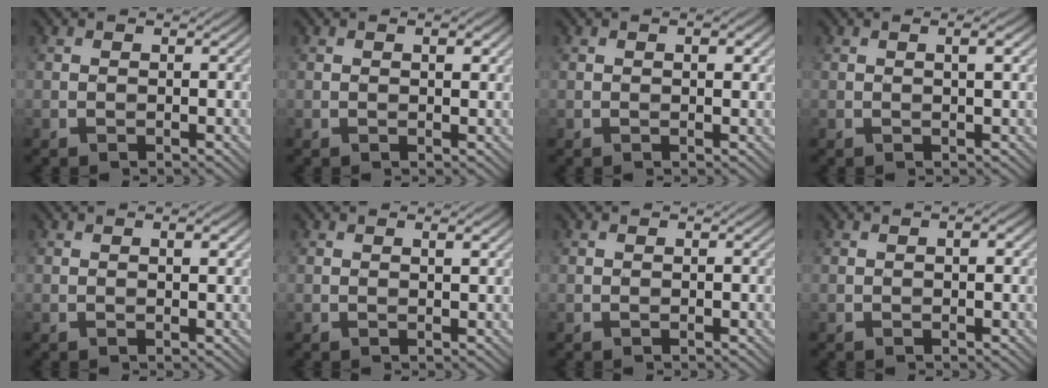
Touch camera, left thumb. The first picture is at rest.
{"total": 1.5, "force": [0.5, 0.6, 1.3], "torque": [-0.017, -0.002, 0.009]}
{"total": 1.5, "force": [0.5, 0.7, 1.3], "torque": [-0.016, -0.002, 0.007]}
{"total": 1.8, "force": [0.5, 0.2, 1.7], "torque": [-0.027, 0.004, 0.008]}
{"total": 1.4, "force": [0.5, 0.4, 1.2], "torque": [-0.018, -0.001, 0.008]}
{"total": 1.2, "force": [0.6, 0.2, 1.0], "torque": [-0.016, 0.000, 0.010]}
{"total": 0.0}
{"total": 1.2, "force": [0.2, 0.4, 1.1], "torque": [-0.016, 0.001, 0.001]}